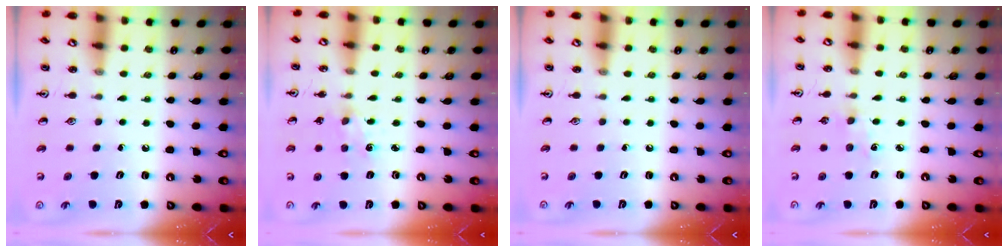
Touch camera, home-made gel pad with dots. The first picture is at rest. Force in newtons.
{"total": 2.9, "press": 2.9, "slide": 0.4}
{"total": 0.0}
{"total": 1.7, "press": 1.7, "slide": 0.3}